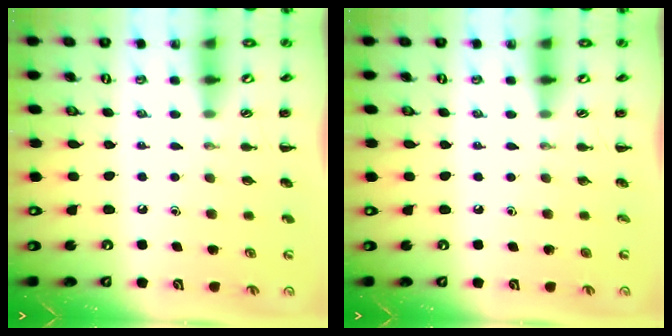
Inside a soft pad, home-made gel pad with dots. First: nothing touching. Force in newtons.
{"total": 0.0}